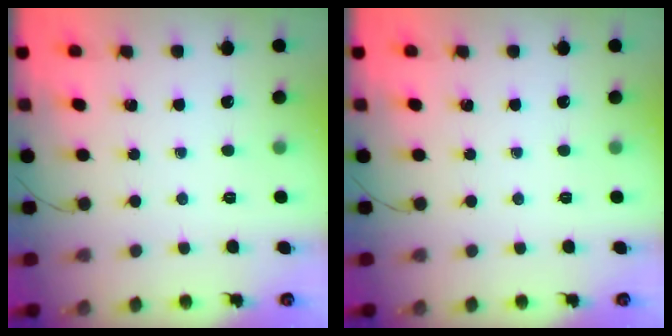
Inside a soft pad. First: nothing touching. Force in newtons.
{"total": 0.0}